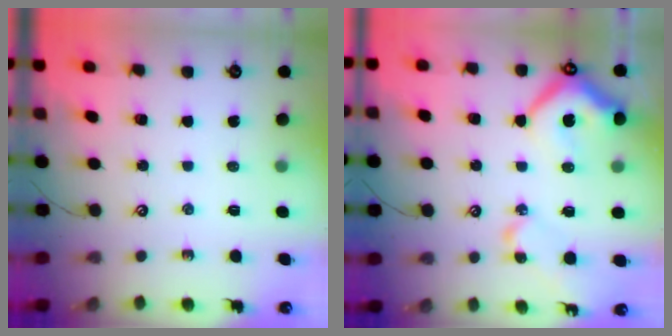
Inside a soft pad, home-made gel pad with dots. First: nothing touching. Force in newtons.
{"total": 15.6, "press": 15.5, "slide": 2.2}